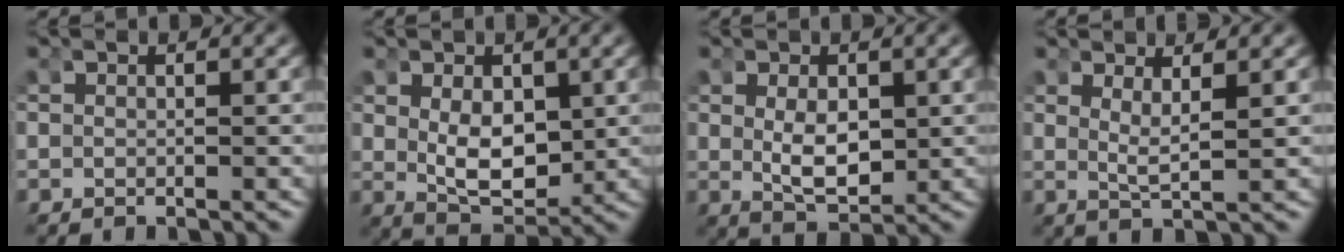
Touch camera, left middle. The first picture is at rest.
{"total": 4.7, "force": [0.1, 2.8, 3.8], "torque": [-0.067, -0.029, 0.016]}
{"total": 3.9, "force": [-0.1, 2.0, 3.3], "torque": [-0.061, -0.024, 0.012]}
{"total": 2.5, "force": [1.2, 0.3, 2.2], "torque": [-0.048, -0.015, 0.028]}